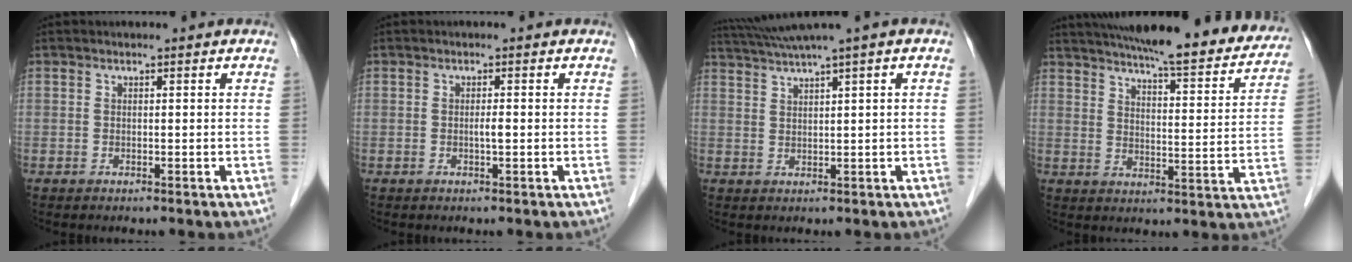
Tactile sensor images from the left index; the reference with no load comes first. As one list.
[{"total": 1.0, "force": [-0.2, 0.0, 1.0], "torque": [-0.019, -0.002, -0.004]}, {"total": 5.0, "force": [3.6, -1.5, 3.1], "torque": [-0.067, 0.019, 0.073]}, {"total": 25.4, "force": [22.2, 3.7, 11.6], "torque": [-0.174, -0.026, 0.279]}]